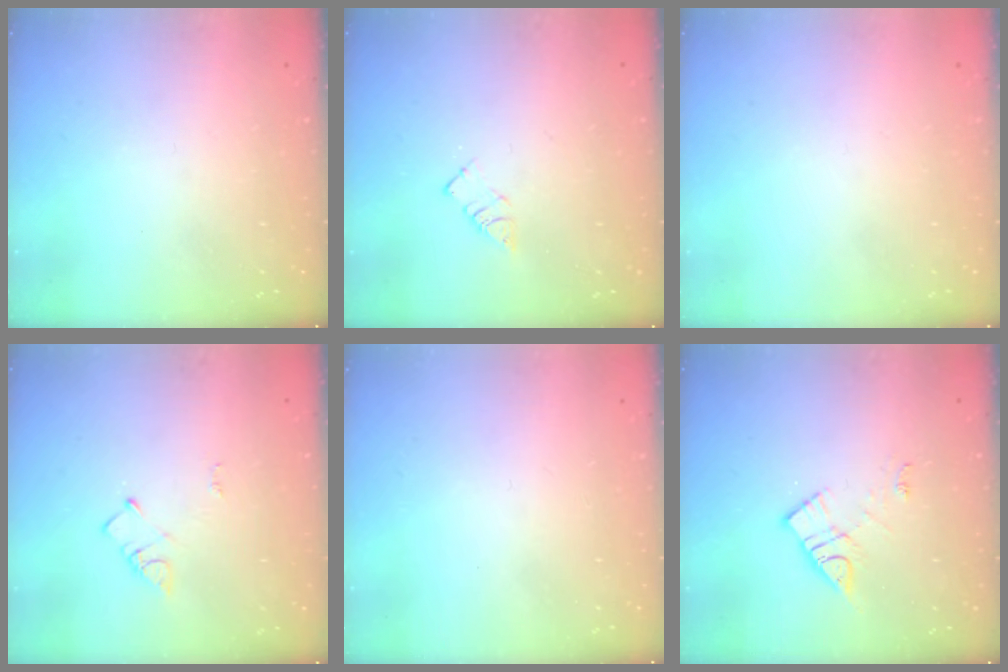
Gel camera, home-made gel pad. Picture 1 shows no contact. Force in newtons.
{"total": 3.3, "press": 3.3, "slide": 0.2}
{"total": 1.6, "press": 1.6, "slide": 0.1}
{"total": 4.0, "press": 3.9, "slide": 0.5}
{"total": 1.7, "press": 1.6, "slide": 0.1}
{"total": 10.8, "press": 10.8, "slide": 0.7}